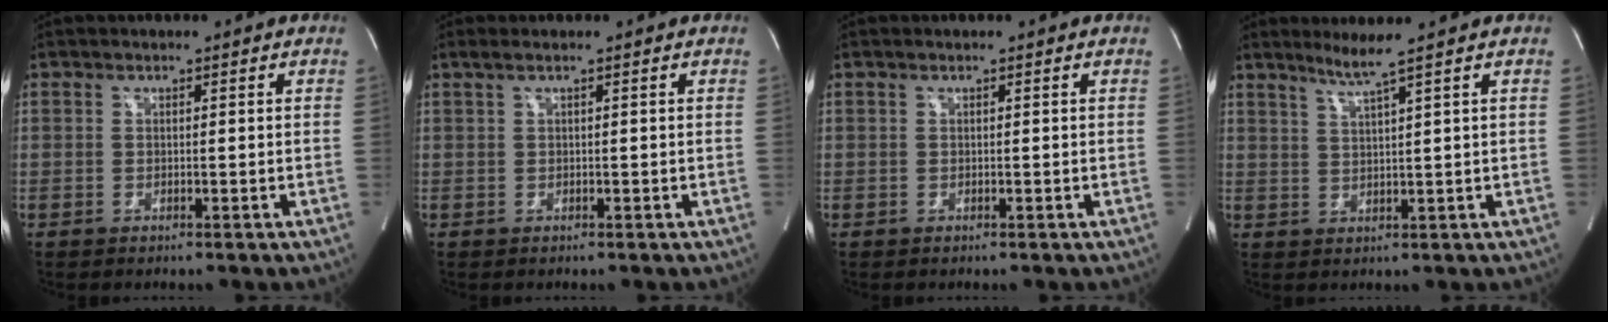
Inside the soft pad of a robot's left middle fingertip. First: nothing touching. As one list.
[{"total": 1.2, "force": [0.8, -0.2, 1.0], "torque": [-0.029, 0.019, 0.018]}, {"total": 0.0}, {"total": 3.7, "force": [2.6, -1.6, 2.1], "torque": [-0.044, -0.013, 0.055]}]